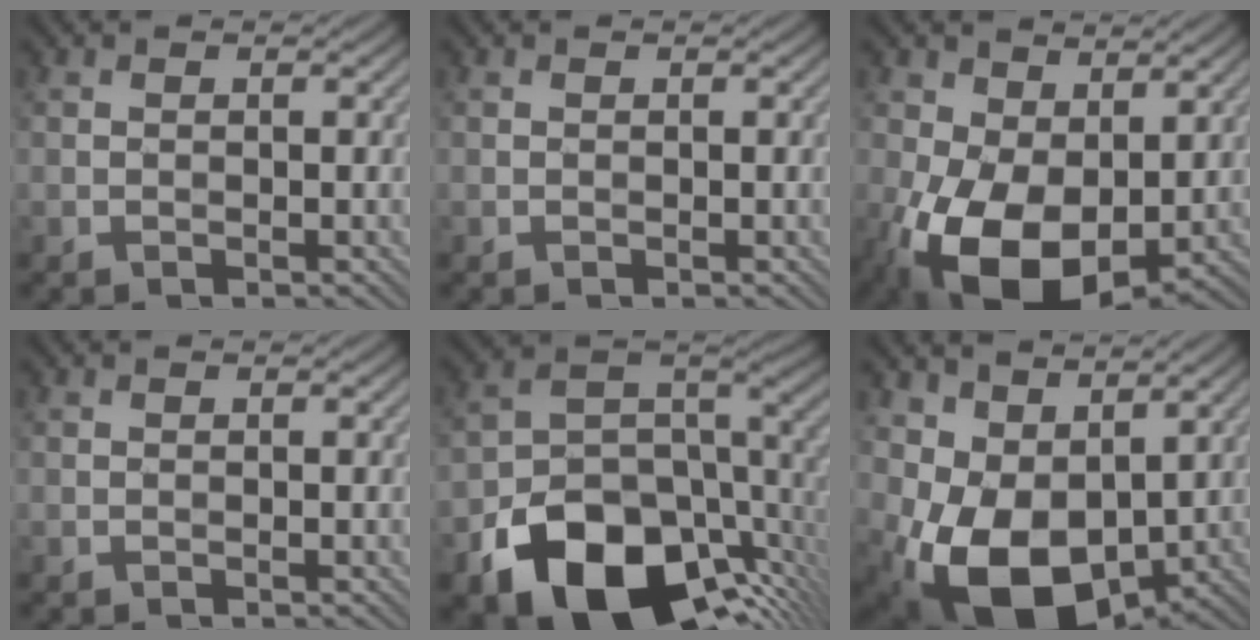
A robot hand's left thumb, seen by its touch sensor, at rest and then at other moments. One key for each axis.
{"total": 0.0}
{"total": 13.4, "fx": -1.8, "fy": 8.2, "fz": 10.4, "tx": -0.221, "ty": -0.022, "tz": -0.027}
{"total": 0.0}
{"total": 16.7, "fx": -8.7, "fy": 10.1, "fz": 10.0, "tx": -0.196, "ty": -0.042, "tz": -0.135}
{"total": 11.7, "fx": 0.6, "fy": 7.8, "fz": 8.7, "tx": -0.190, "ty": -0.028, "tz": 0.012}